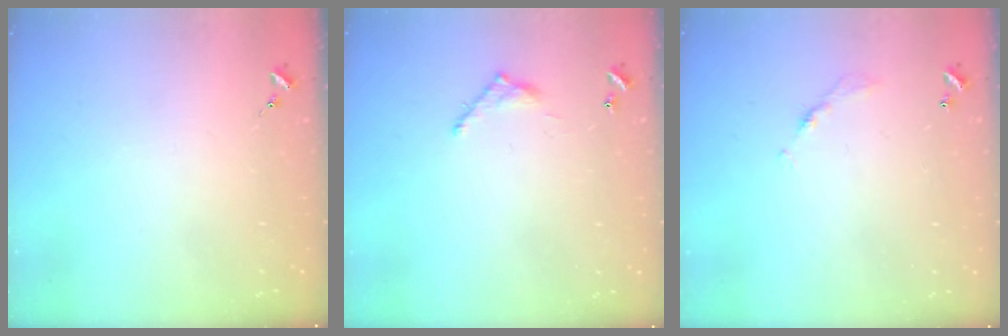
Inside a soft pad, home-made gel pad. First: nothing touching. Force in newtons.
{"total": 6.3, "press": 6.3, "slide": 0.4}
{"total": 4.4, "press": 4.3, "slide": 0.2}